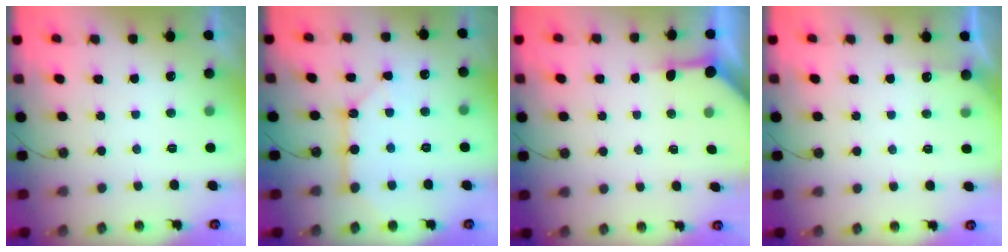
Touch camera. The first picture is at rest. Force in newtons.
{"total": 8.8, "press": 8.8, "slide": 0.8}
{"total": 3.9, "press": 3.9, "slide": 0.4}
{"total": 3.4, "press": 3.4, "slide": 0.3}